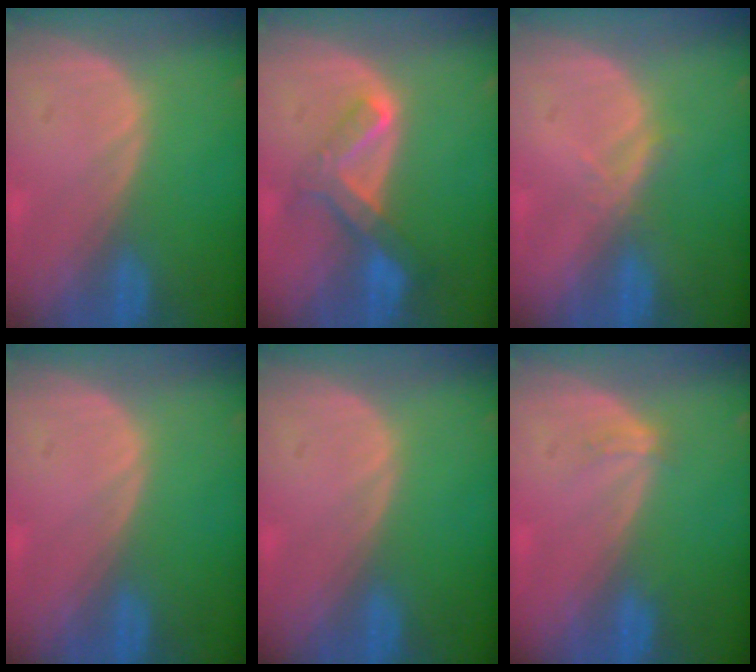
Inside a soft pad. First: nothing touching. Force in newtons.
{"total": 6.7, "press": 5.8, "slide": 3.4}
{"total": 1.8, "press": 1.6, "slide": 0.7}
{"total": 0.0}
{"total": 0.0}
{"total": 1.5, "press": 1.1, "slide": 1.0}